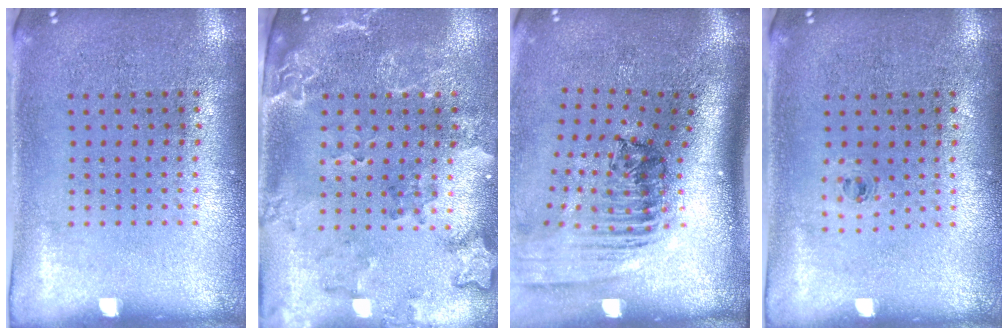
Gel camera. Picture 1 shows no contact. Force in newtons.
{"total": 2.0, "press": 1.9, "slide": 0.7}
{"total": 2.5, "press": 1.8, "slide": 1.8}
{"total": 0.5, "press": 0.3, "slide": 0.5}